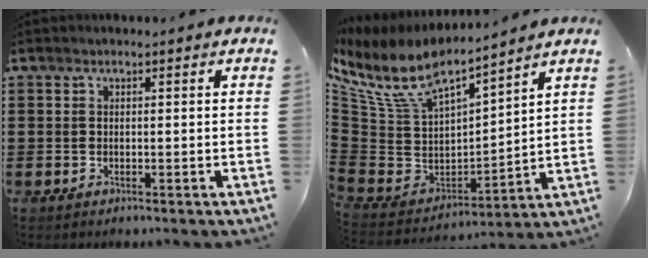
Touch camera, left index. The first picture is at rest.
{"total": 9.4, "force": [7.3, 3.2, 4.9], "torque": [-0.134, -0.055, 0.127]}